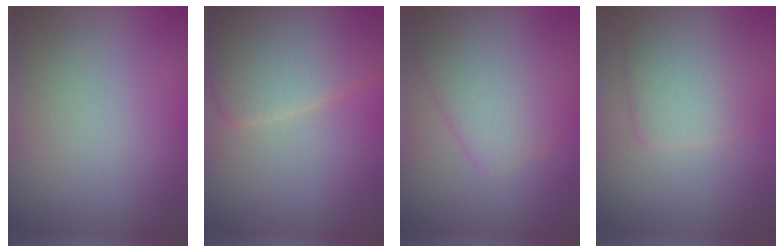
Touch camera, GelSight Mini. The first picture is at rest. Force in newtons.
{"total": 7.2, "press": 7.2, "slide": 0.3}
{"total": 5.5, "press": 5.5, "slide": 0.1}
{"total": 4.7, "press": 4.7, "slide": 0.1}